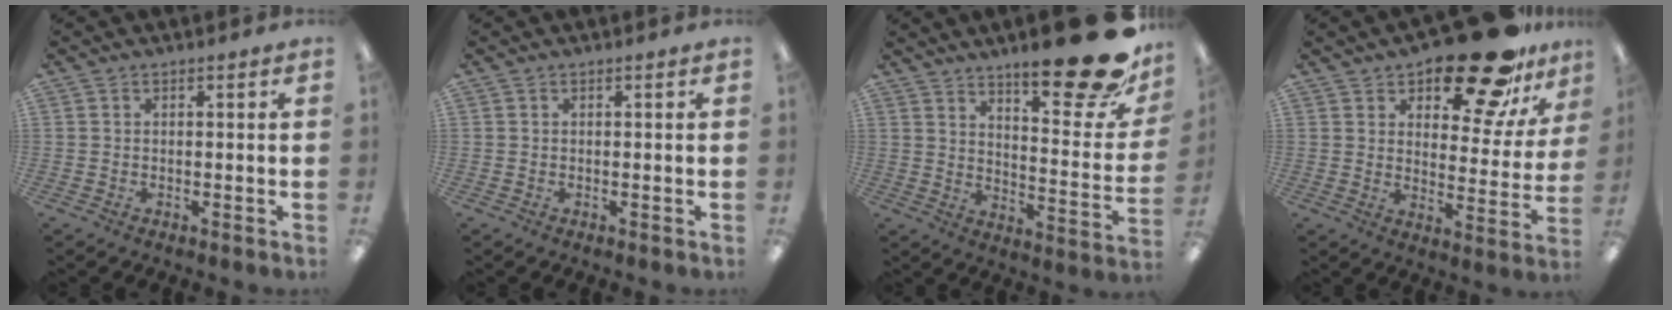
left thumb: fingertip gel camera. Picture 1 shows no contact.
{"total": 0.0}
{"total": 21.1, "force": [14.5, 5.8, 14.1], "torque": [-0.186, -0.109, 0.231]}
{"total": 20.8, "force": [15.5, 8.2, 11.3], "torque": [-0.160, -0.097, 0.257]}